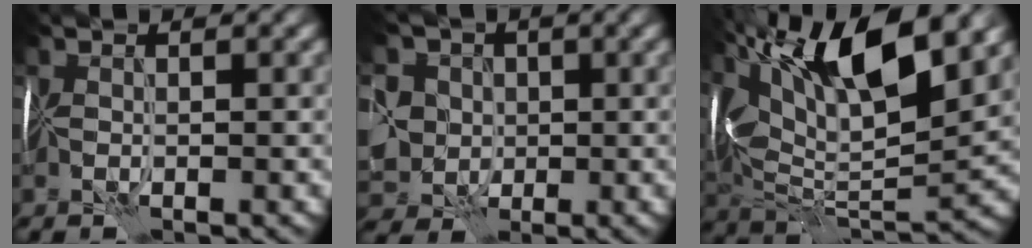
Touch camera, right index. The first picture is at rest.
{"total": 9.0, "force": [0.4, 8.2, 3.7], "torque": [-0.080, 0.020, -0.025]}
{"total": 14.4, "force": [7.5, 4.9, 11.2], "torque": [-0.197, 0.018, 0.135]}